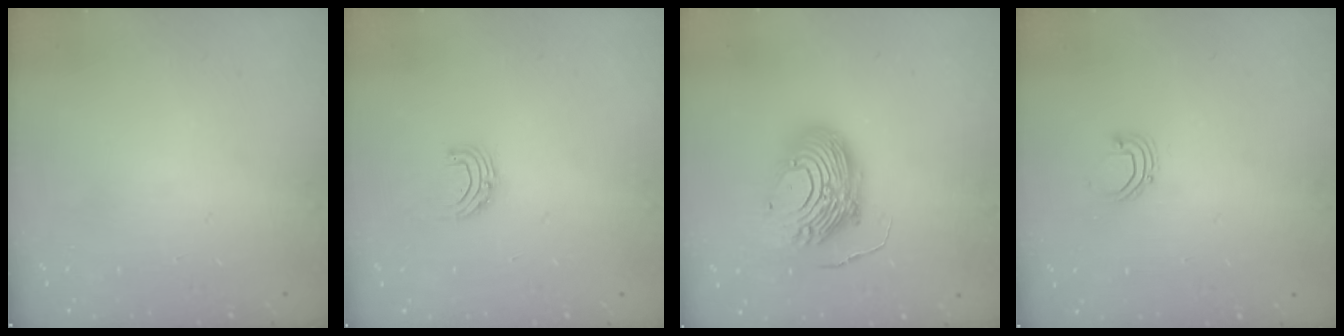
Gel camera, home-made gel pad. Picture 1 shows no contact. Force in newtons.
{"total": 5.5, "press": 5.5, "slide": 0.6}
{"total": 14.6, "press": 14.6, "slide": 1.5}
{"total": 3.4, "press": 3.3, "slide": 0.8}